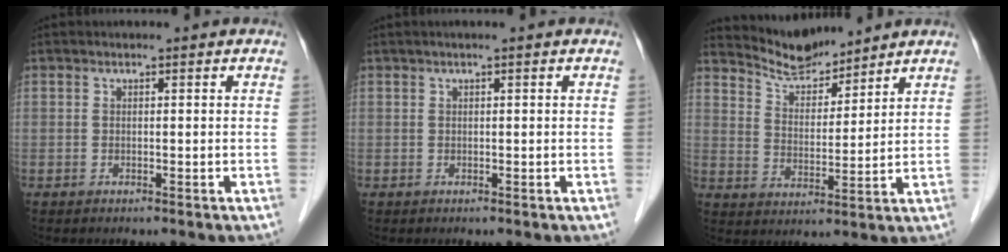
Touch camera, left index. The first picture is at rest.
{"total": 0.6, "force": [0.2, -0.1, 0.5], "torque": [-0.015, 0.005, 0.007]}
{"total": 7.2, "force": [7.0, 1.1, 0.8], "torque": [-0.027, 0.010, 0.135]}